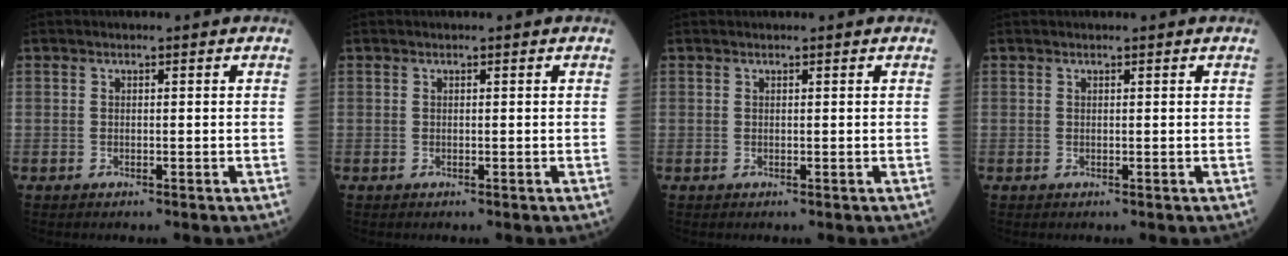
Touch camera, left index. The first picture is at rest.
{"total": 0.0}
{"total": 0.9, "force": [0.9, 0.0, 0.1], "torque": [-0.008, 0.013, 0.014]}
{"total": 1.2, "force": [1.1, -0.1, 0.3], "torque": [-0.009, 0.013, 0.017]}